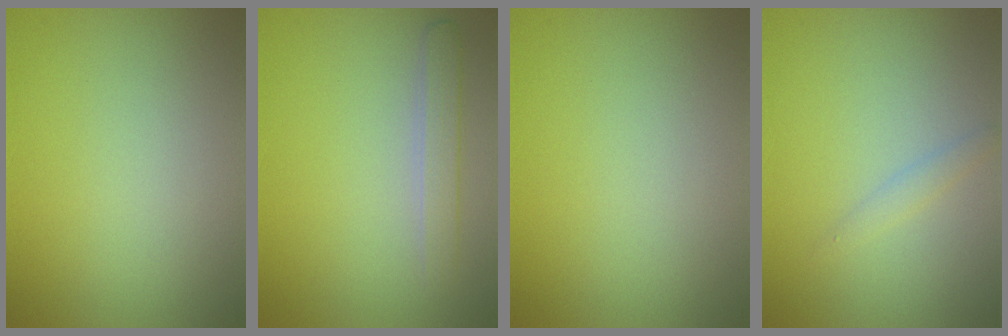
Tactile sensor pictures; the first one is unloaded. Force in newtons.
{"total": 1.8, "press": 1.8, "slide": 0.1}
{"total": 0.0}
{"total": 0.9, "press": 0.9, "slide": 0.0}